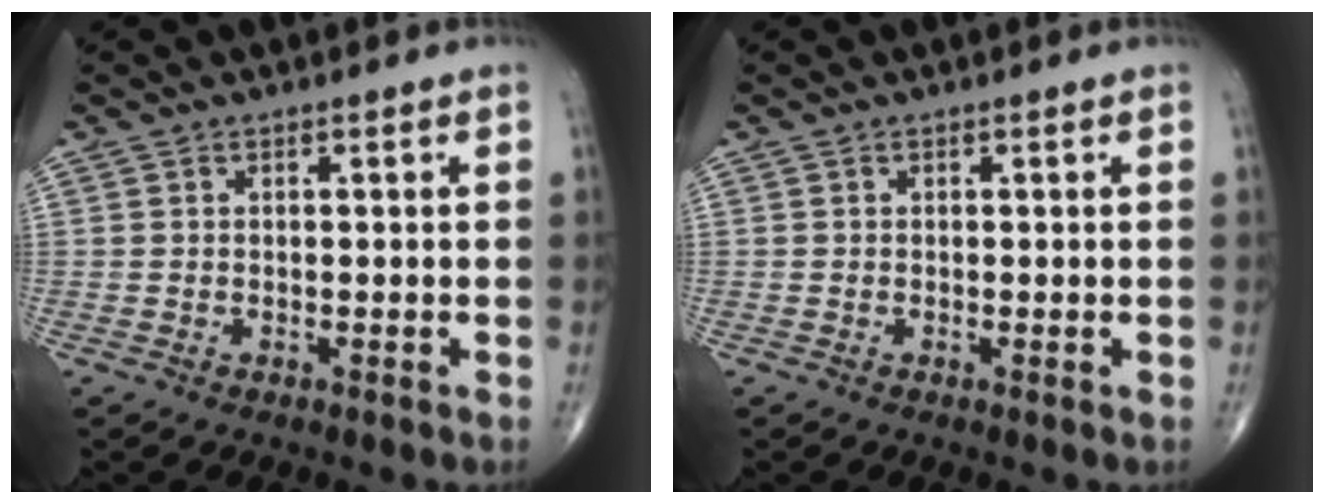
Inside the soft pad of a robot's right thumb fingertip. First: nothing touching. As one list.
[{"total": 0.0}]